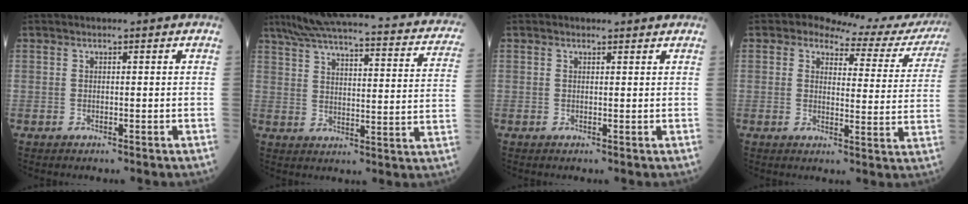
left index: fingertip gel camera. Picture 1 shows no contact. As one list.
[{"total": 28.2, "force": [23.3, 5.2, 15.1], "torque": [-0.223, 0.000, 0.278]}, {"total": 1.0, "force": [0.9, 0.3, 0.1], "torque": [-0.012, 0.000, 0.009]}, {"total": 13.2, "force": [12.0, 4.0, 3.6], "torque": [-0.025, -0.023, 0.113]}]